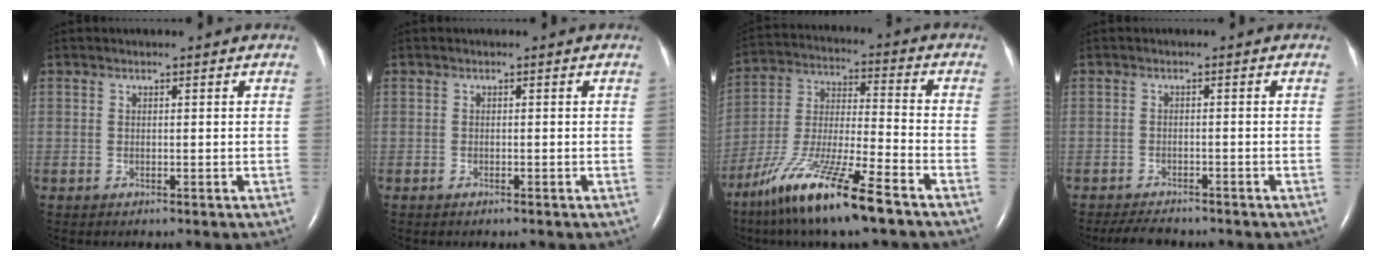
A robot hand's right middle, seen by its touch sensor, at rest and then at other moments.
{"total": 0.5, "force": [-0.4, 0.1, 0.4], "torque": [-0.010, -0.001, -0.005]}
{"total": 17.1, "force": [-11.3, 1.4, 12.8], "torque": [-0.276, -0.040, -0.213]}
{"total": 4.3, "force": [-3.8, 1.2, 1.5], "torque": [-0.027, -0.010, -0.059]}